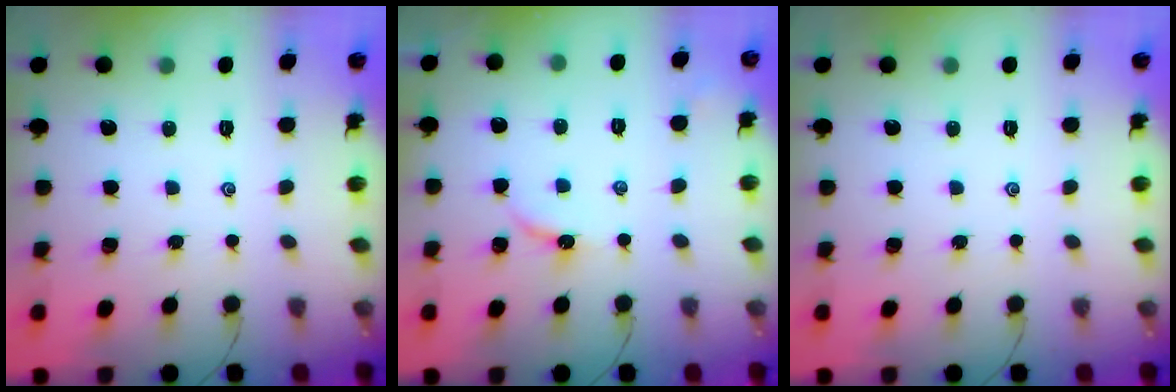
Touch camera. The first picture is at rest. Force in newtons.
{"total": 3.3, "press": 3.3, "slide": 0.5}
{"total": 0.0}